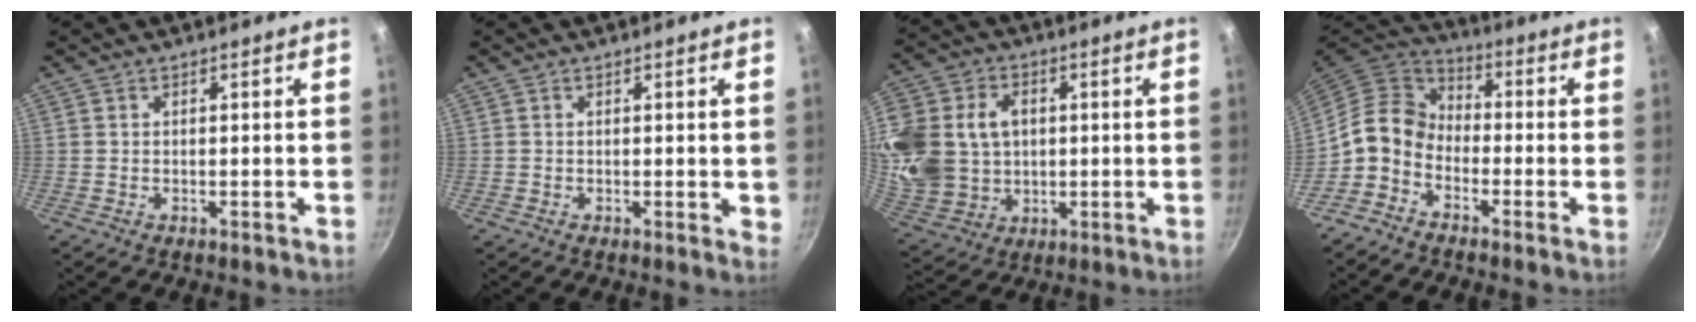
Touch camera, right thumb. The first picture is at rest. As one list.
[{"total": 1.7, "force": [0.1, 0.7, 1.6], "torque": [-0.016, -0.004, 0.001]}, {"total": 24.6, "force": [3.6, 19.7, 14.3], "torque": [-0.333, 0.023, 0.078]}, {"total": 8.9, "force": [-3.5, 6.6, 4.8], "torque": [-0.068, 0.051, -0.094]}]